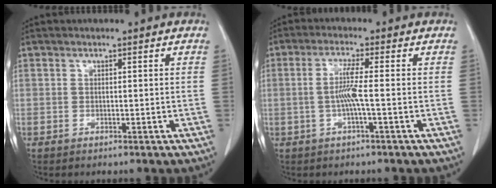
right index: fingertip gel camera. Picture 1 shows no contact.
{"total": 4.2, "force": [-0.6, -0.4, 4.2], "torque": [-0.089, 0.003, -0.012]}